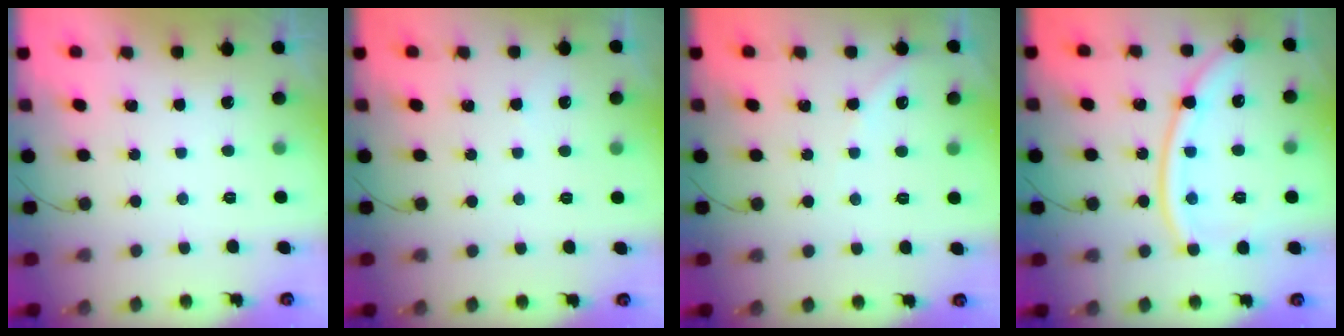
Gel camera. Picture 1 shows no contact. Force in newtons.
{"total": 1.2, "press": 1.2, "slide": 0.3}
{"total": 2.2, "press": 2.2, "slide": 0.4}
{"total": 15.0, "press": 15.0, "slide": 1.3}